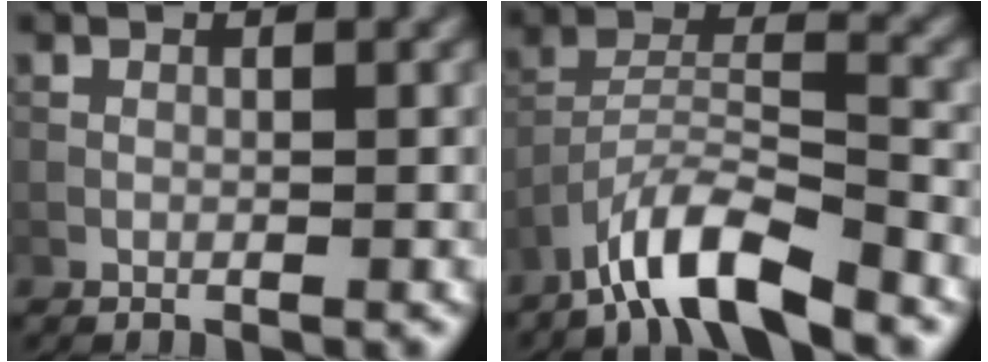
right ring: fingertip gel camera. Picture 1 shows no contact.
{"total": 7.5, "force": [-5.7, 1.6, 4.5], "torque": [-0.082, 0.003, -0.108]}